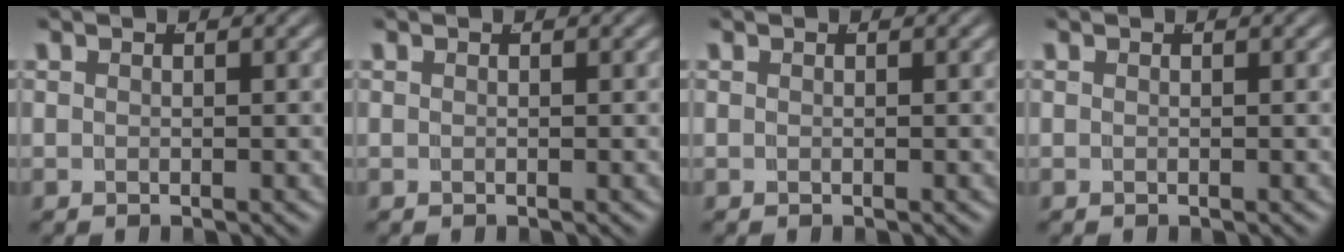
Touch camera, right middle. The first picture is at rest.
{"total": 0.0}
{"total": 0.0}
{"total": 0.0}